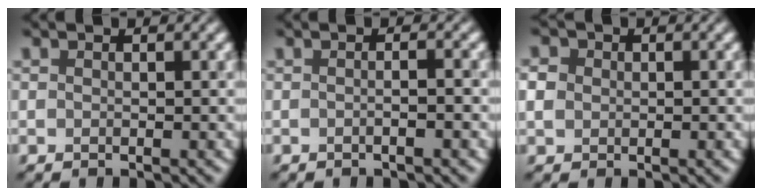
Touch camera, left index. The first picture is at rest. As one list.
[{"total": 2.3, "force": [0.0, 1.0, 2.0], "torque": [0.004, 0.002, -0.022]}, {"total": 1.8, "force": [0.0, 1.7, 0.7], "torque": [-0.010, 0.003, -0.005]}]